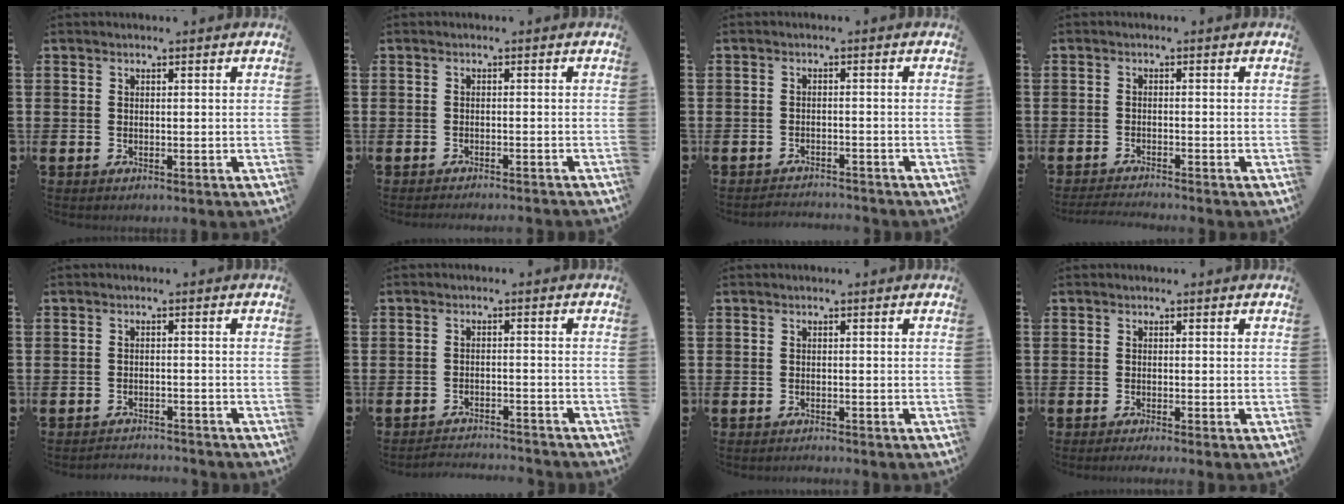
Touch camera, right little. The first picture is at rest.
{"total": 1.0, "force": [-1.0, -0.2, 0.0], "torque": [0.001, 0.001, -0.021]}
{"total": 1.7, "force": [-1.7, -0.1, -0.2], "torque": [-0.002, 0.005, -0.036]}
{"total": 1.5, "force": [-1.5, -0.2, 0.3], "torque": [-0.005, 0.003, -0.029]}
{"total": 1.6, "force": [-1.6, 0.0, -0.2], "torque": [-0.002, 0.004, -0.036]}
{"total": 2.2, "force": [-2.2, -0.1, -0.2], "torque": [-0.003, 0.003, -0.048]}
{"total": 0.5, "force": [-0.5, -0.1, -0.1], "torque": [0.001, -0.001, -0.011]}
{"total": 0.6, "force": [-0.5, -0.1, 0.4], "torque": [-0.006, -0.003, -0.009]}